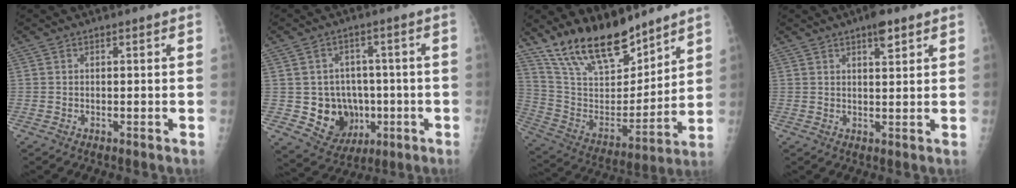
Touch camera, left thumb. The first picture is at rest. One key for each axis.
{"total": 9.5, "fx": -1.4, "fy": 8.6, "fz": 3.9, "tx": -0.019, "ty": 0.008, "tz": -0.005}
{"total": 19.6, "fx": 15.3, "fy": 7.4, "fz": 9.6, "tx": -0.129, "ty": -0.085, "tz": 0.284}
{"total": 4.1, "fx": 2.6, "fy": 1.3, "fz": 2.9, "tx": -0.036, "ty": -0.011, "tz": 0.037}